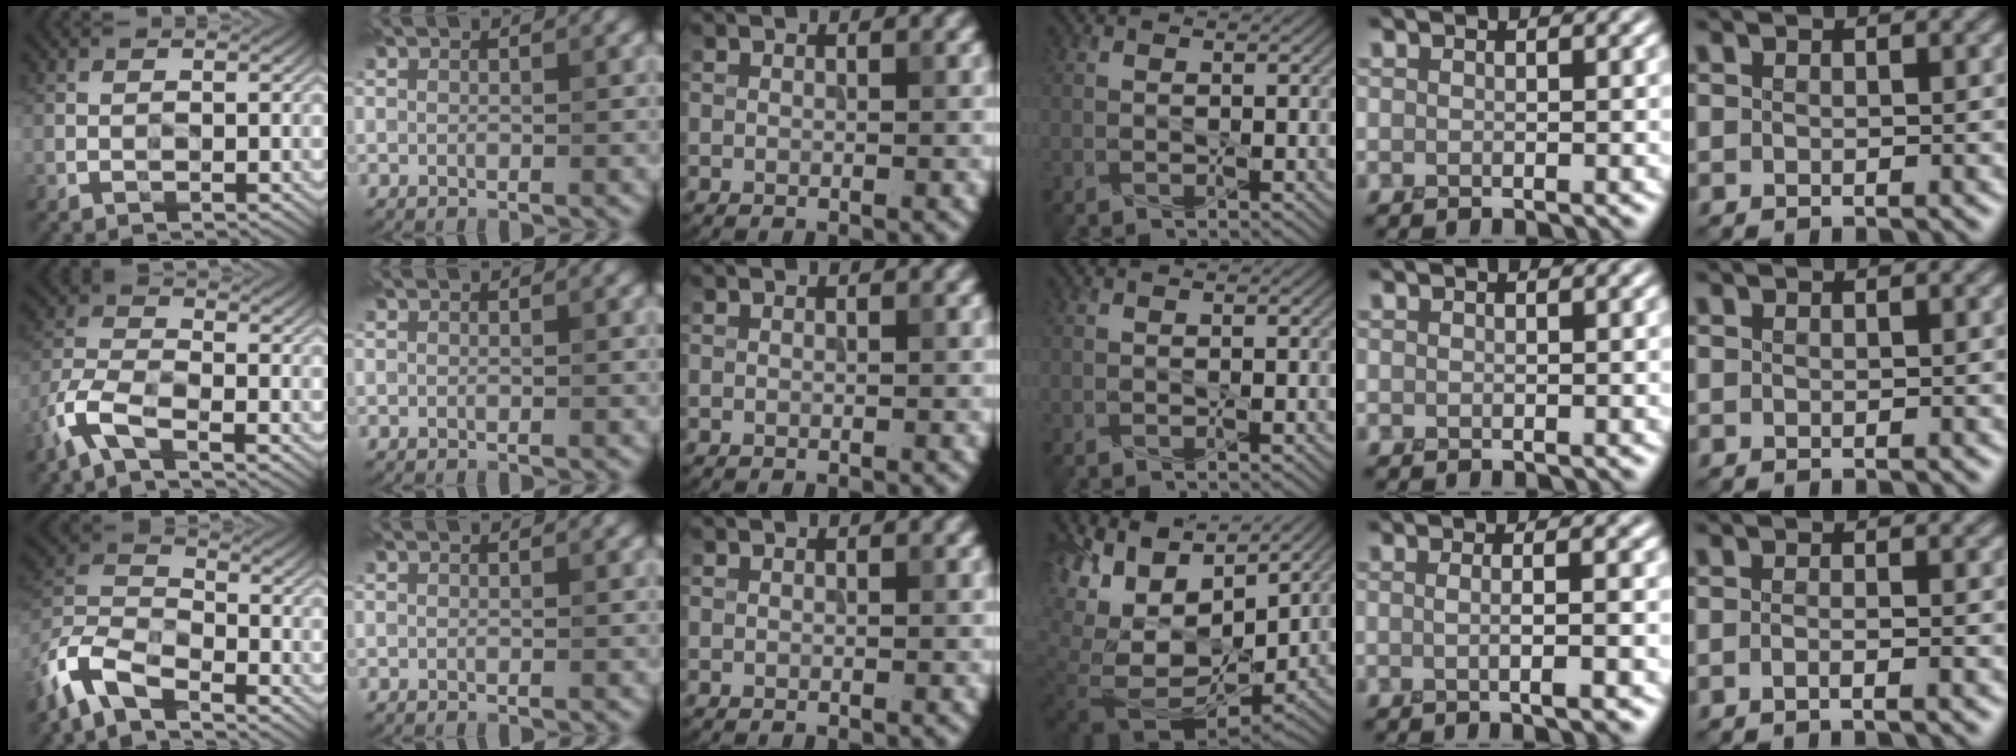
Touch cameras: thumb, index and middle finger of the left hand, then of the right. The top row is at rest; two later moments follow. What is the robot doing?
{"motion": "wipe", "object": "whiteboard"}